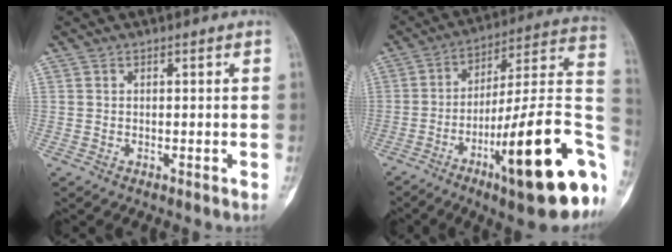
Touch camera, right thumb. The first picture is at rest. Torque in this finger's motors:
{"motor_torque": [3.17, 1.62, 1.79, -0.98, 0.55]}